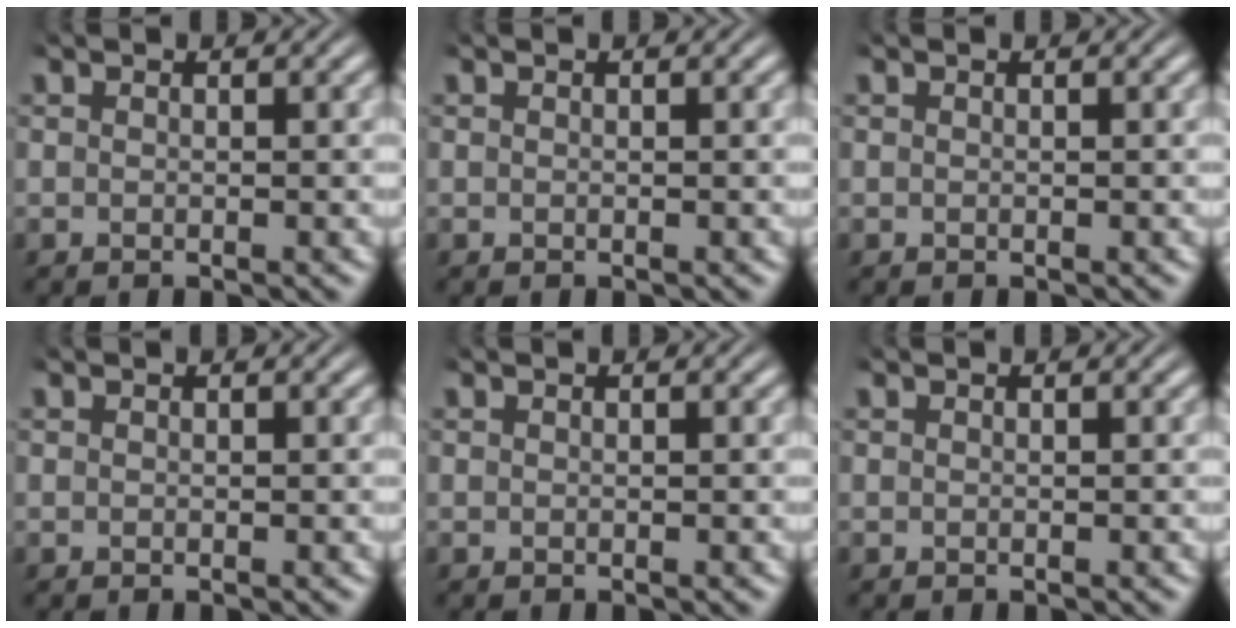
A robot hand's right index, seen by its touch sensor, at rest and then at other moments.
{"total": 0.0}
{"total": 0.0}
{"total": 0.0}
{"total": 0.0}
{"total": 0.0}